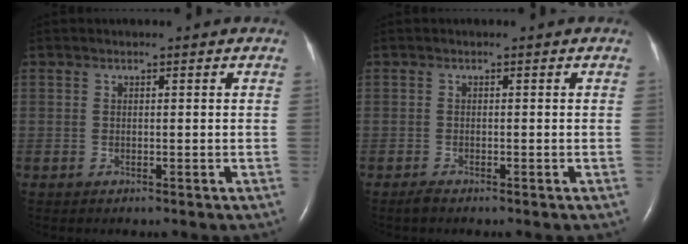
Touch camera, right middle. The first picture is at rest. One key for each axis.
{"total": 0.8, "fx": -0.7, "fy": 0.0, "fz": 0.4, "tx": -0.018, "ty": -0.005, "tz": -0.012}